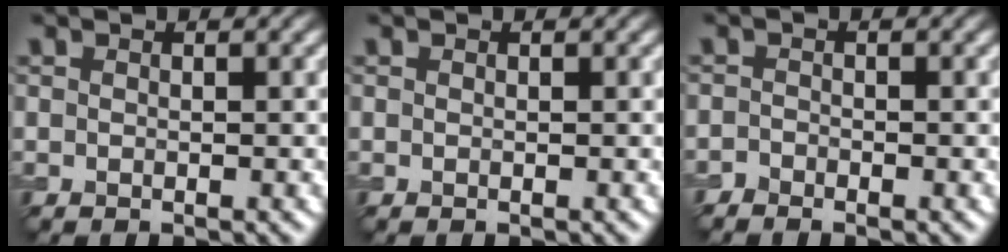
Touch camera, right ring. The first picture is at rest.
{"total": 0.0}
{"total": 1.0, "force": [-1.0, 0.2, 0.1], "torque": [0.000, 0.000, -0.023]}